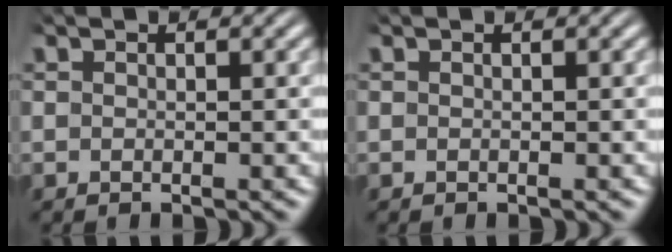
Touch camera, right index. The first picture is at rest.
{"total": 0.0}